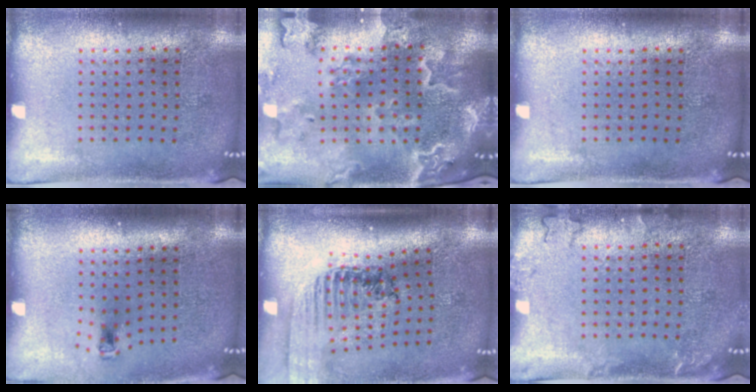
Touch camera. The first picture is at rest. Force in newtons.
{"total": 4.0, "press": 3.4, "slide": 2.1}
{"total": 0.0}
{"total": 0.6, "press": 0.3, "slide": 0.5}
{"total": 1.5, "press": 1.4, "slide": 0.4}
{"total": 1.6, "press": 1.6, "slide": 0.3}